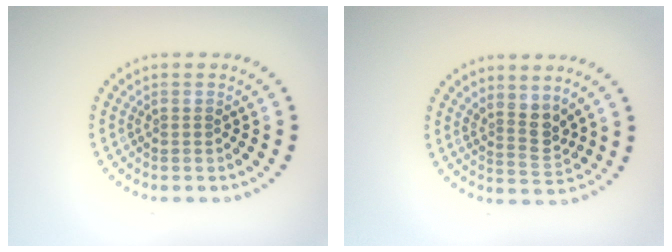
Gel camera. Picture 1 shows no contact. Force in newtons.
{"total": 2.6, "press": 1.9, "slide": 1.7}